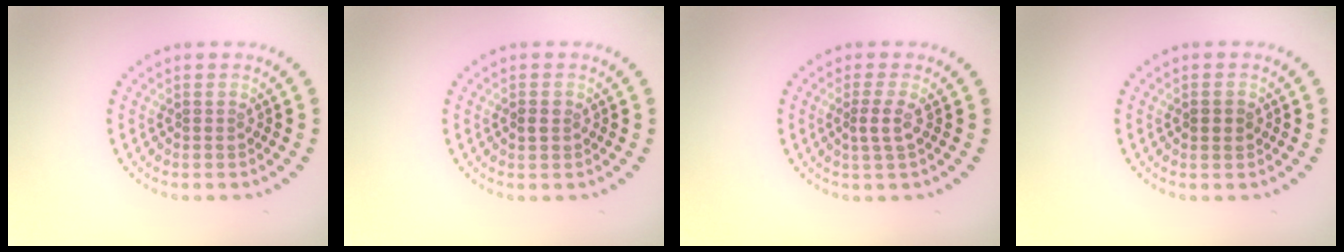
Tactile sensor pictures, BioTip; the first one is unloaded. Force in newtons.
{"total": 1.1, "press": 1.1, "slide": 0.1}
{"total": 1.6, "press": 1.2, "slide": 1.0}
{"total": 1.8, "press": 1.8, "slide": 0.1}